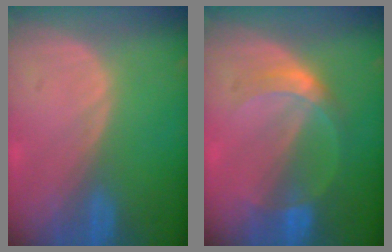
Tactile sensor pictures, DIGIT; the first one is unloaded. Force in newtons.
{"total": 5.1, "press": 4.8, "slide": 1.8}